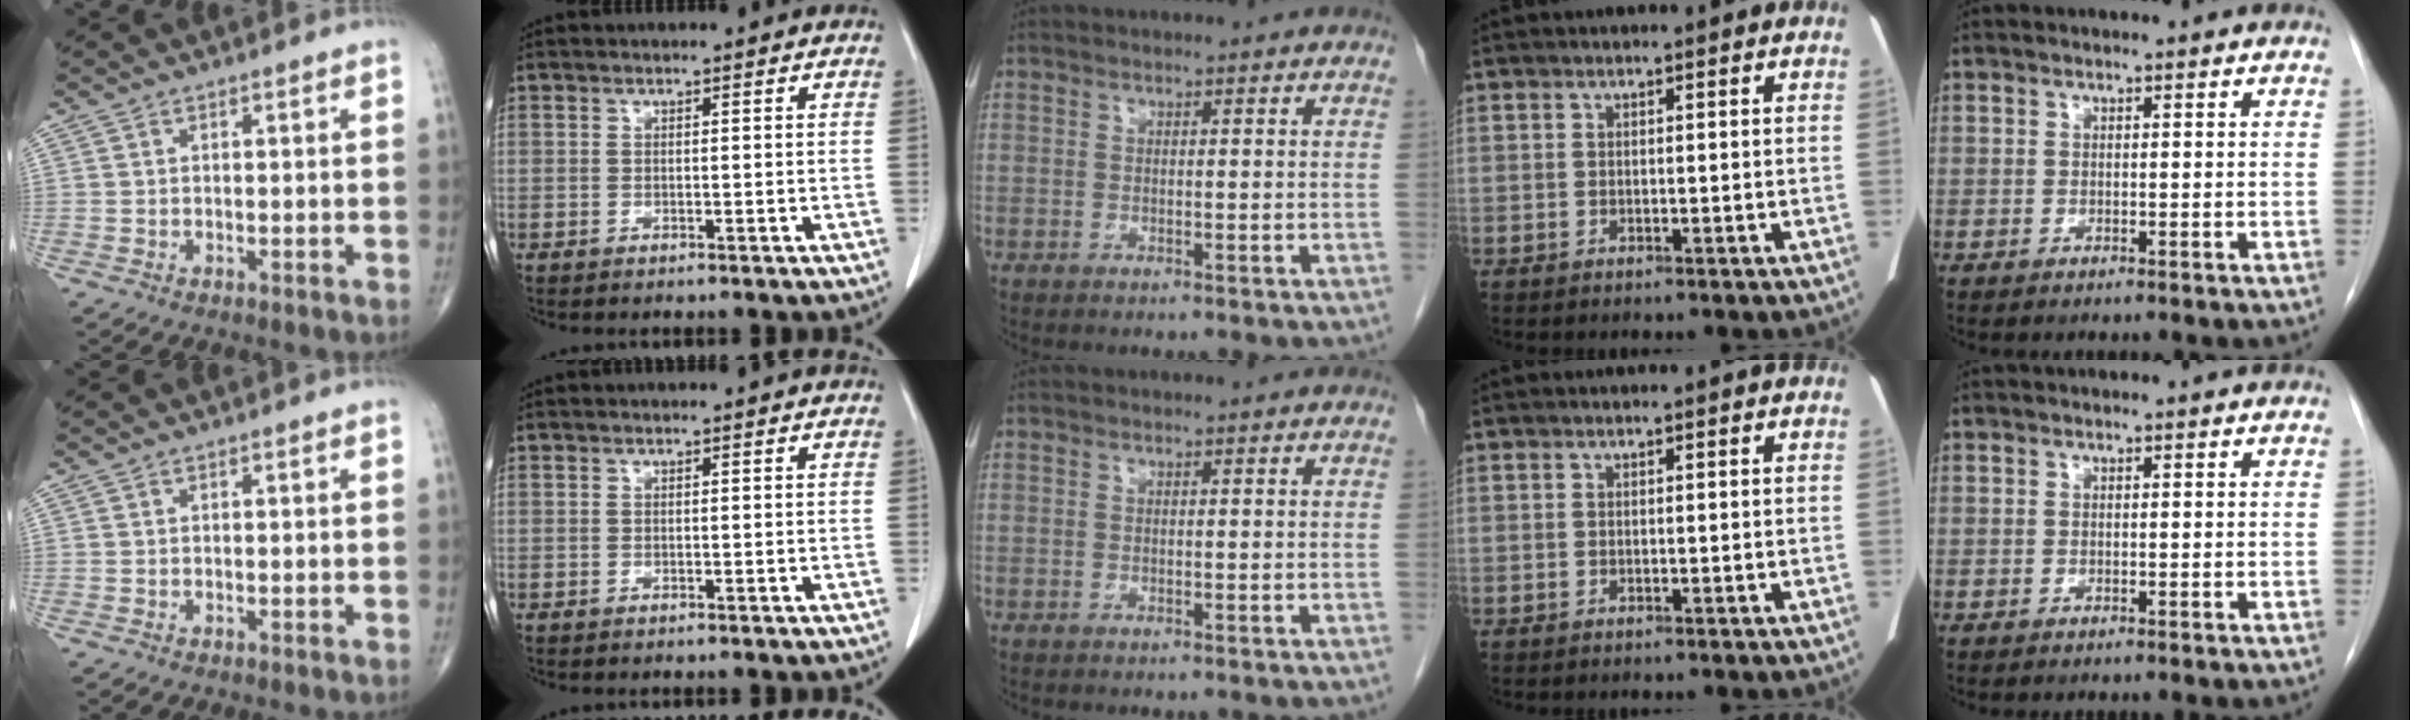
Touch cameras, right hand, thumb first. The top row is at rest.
{}